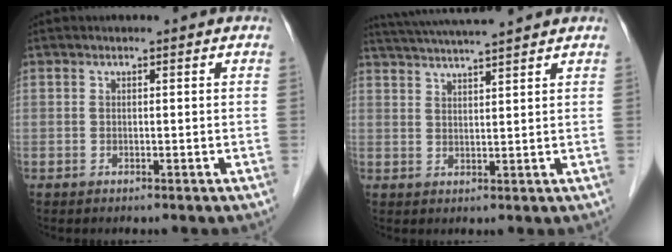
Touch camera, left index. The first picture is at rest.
{"total": 9.8, "force": [8.9, -0.5, 4.1], "torque": [-0.075, 0.029, 0.137]}